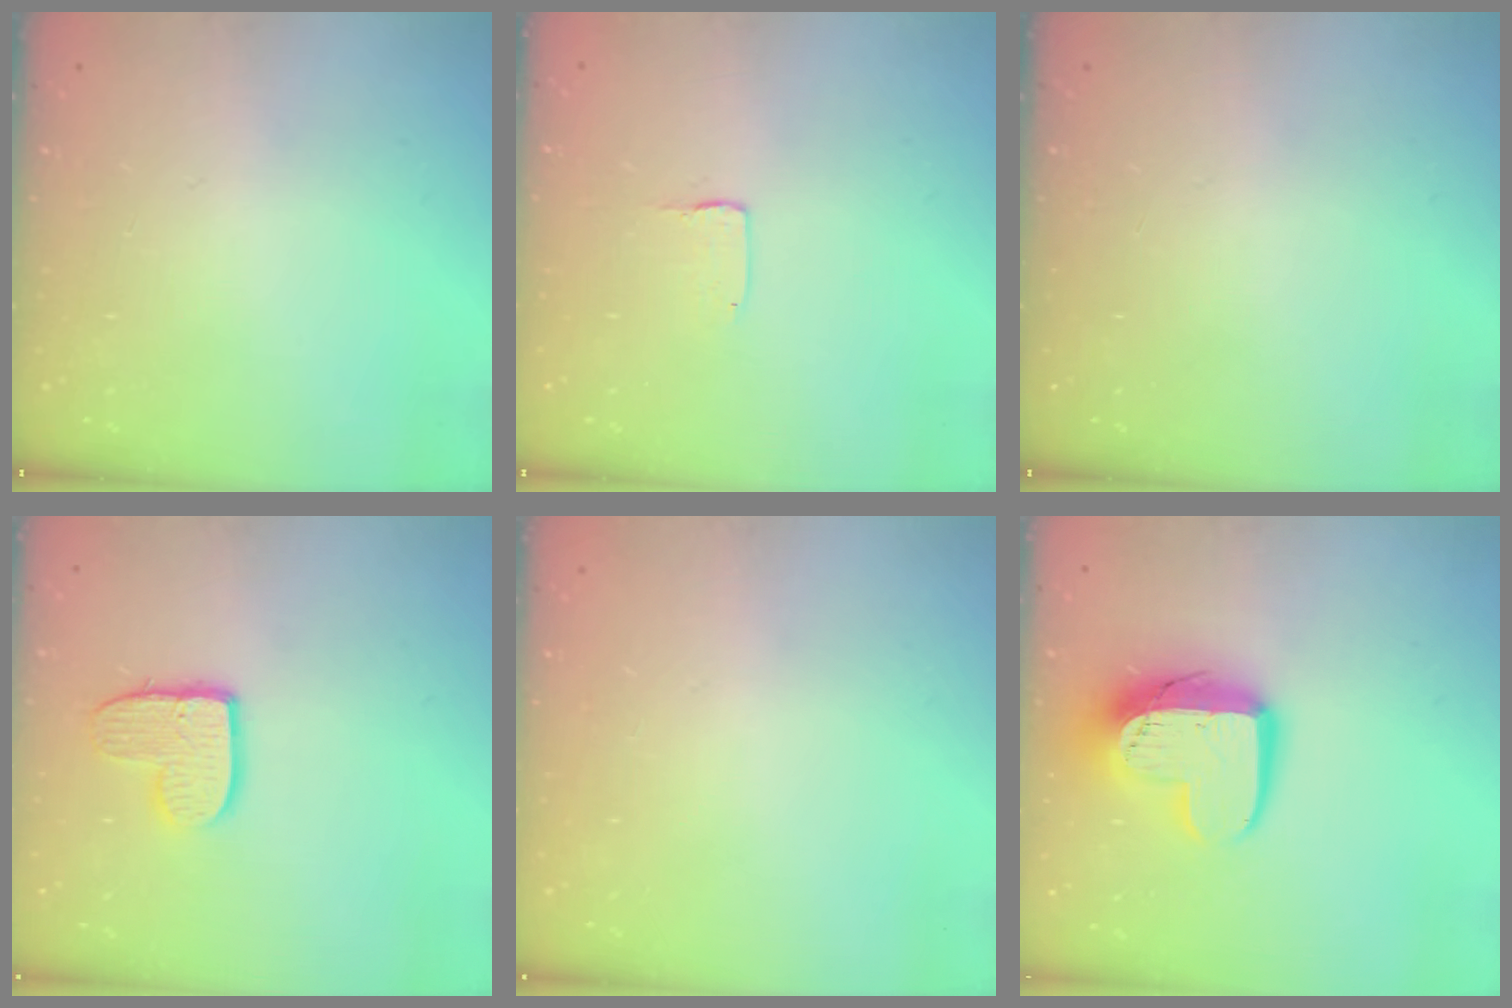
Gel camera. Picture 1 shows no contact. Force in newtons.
{"total": 1.0, "press": 1.0, "slide": 0.1}
{"total": 0.0}
{"total": 9.8, "press": 9.8, "slide": 0.5}
{"total": 0.0}
{"total": 13.9, "press": 13.9, "slide": 1.0}